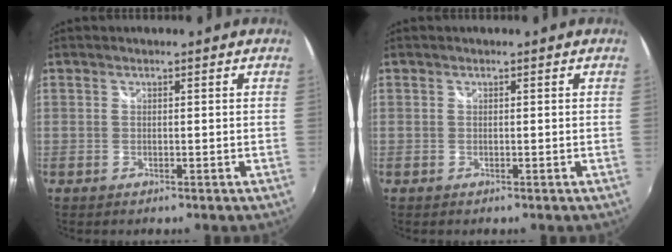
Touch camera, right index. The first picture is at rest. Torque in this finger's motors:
{"motor_torque": [0.00, 0.00, 0.00, 0.00]}